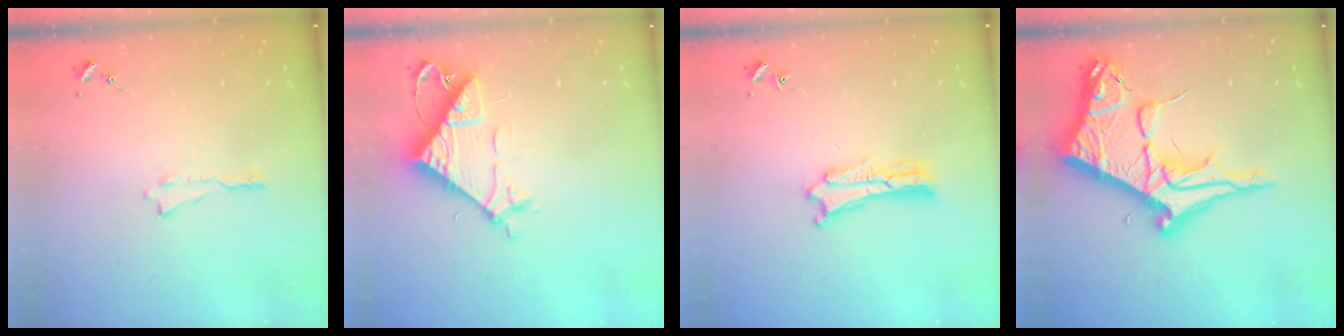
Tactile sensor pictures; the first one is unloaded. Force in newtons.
{"total": 9.7, "press": 9.7, "slide": 0.8}
{"total": 1.8, "press": 1.8, "slide": 0.3}
{"total": 12.4, "press": 12.4, "slide": 1.4}